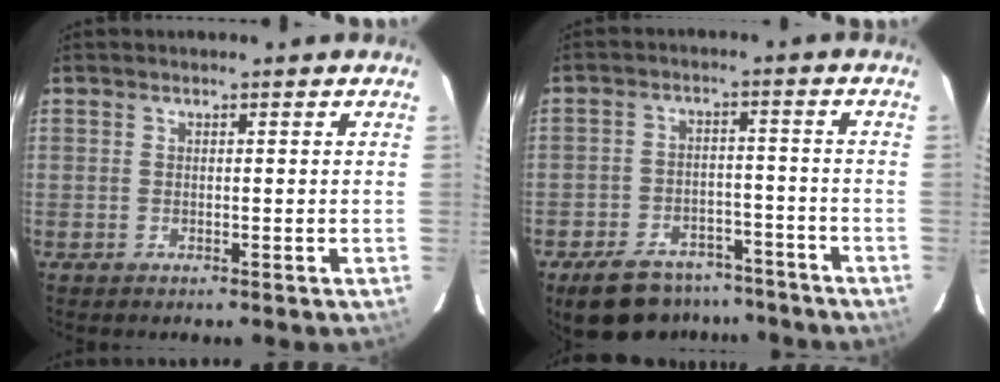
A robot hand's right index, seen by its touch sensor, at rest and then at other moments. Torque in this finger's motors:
{"motor_torque": [1.10, -1.03, 0.41, 0.07]}